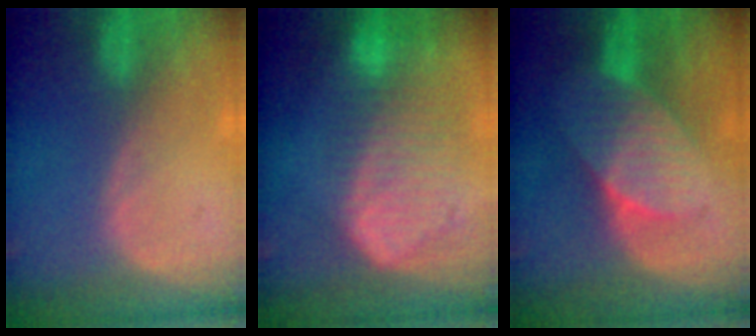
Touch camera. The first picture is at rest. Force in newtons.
{"total": 10.3, "press": 8.8, "slide": 5.2}
{"total": 7.4, "press": 7.0, "slide": 2.2}